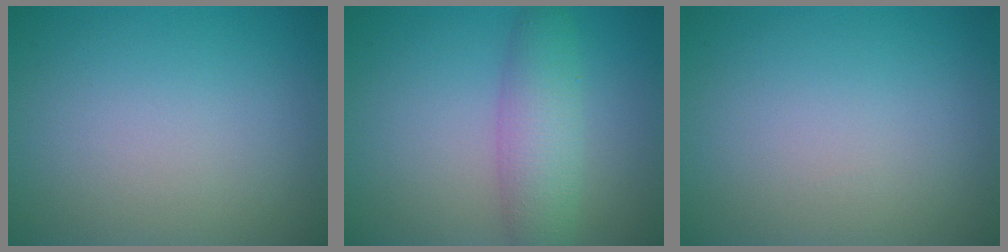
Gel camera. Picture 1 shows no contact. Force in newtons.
{"total": 4.3, "press": 4.3, "slide": 0.0}
{"total": 0.0}